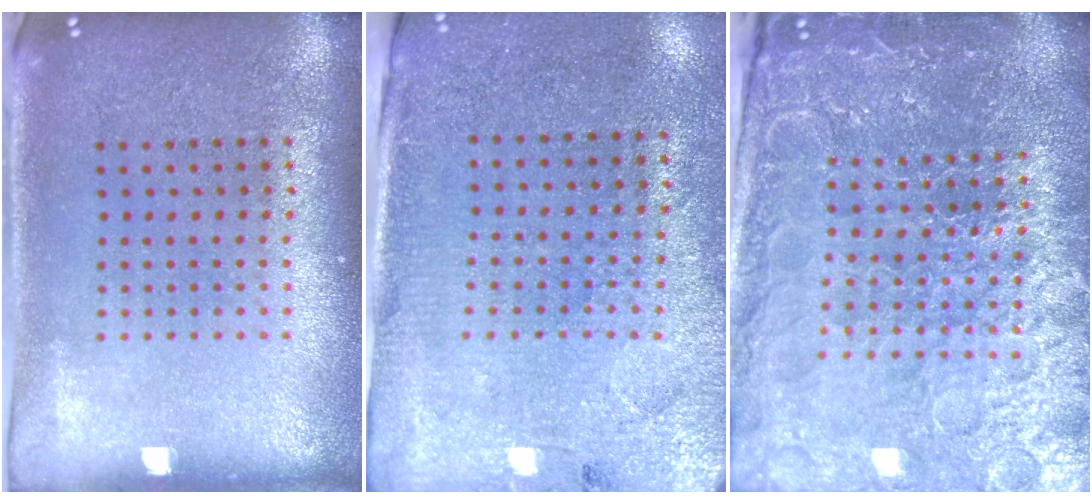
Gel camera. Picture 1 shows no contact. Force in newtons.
{"total": 2.8, "press": 2.6, "slide": 1.2}
{"total": 5.4, "press": 4.9, "slide": 2.2}